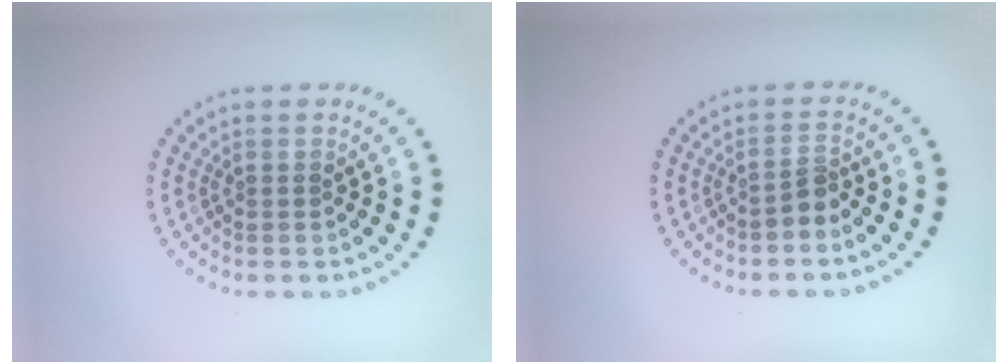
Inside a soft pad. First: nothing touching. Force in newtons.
{"total": 1.7, "press": 1.2, "slide": 1.2}